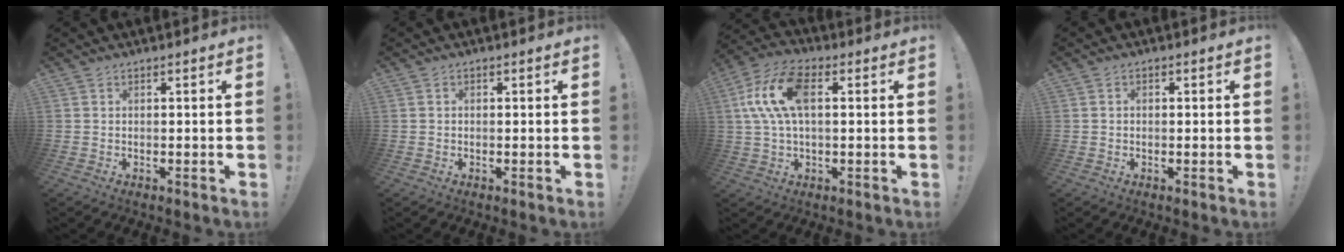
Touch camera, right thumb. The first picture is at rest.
{"total": 0.6, "force": [-0.3, 0.4, 0.1], "torque": [-0.004, 0.003, -0.006]}
{"total": 13.6, "force": [2.8, 7.1, 11.3], "torque": [-0.225, 0.010, 0.053]}
{"total": 0.9, "force": [-0.4, 0.7, 0.4], "torque": [-0.009, 0.004, -0.008]}